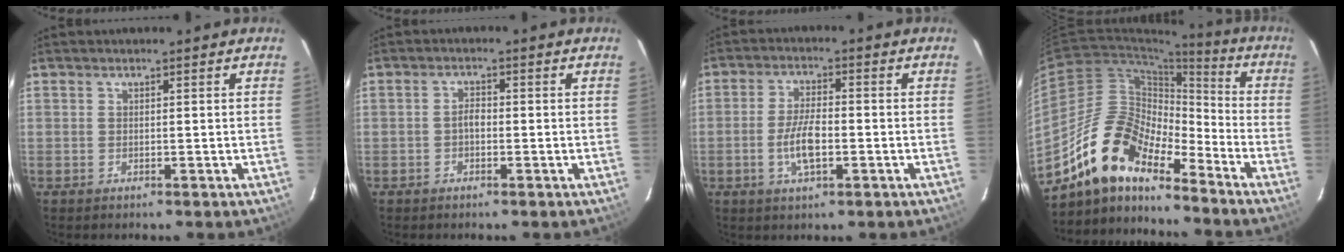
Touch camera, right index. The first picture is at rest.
{"total": 1.7, "force": [-0.6, 0.9, 1.3], "torque": [-0.025, 0.007, -0.013]}
{"total": 6.7, "force": [-1.9, 2.5, 5.9], "torque": [-0.120, 0.000, -0.036]}
{"total": 15.2, "force": [-12.2, 4.9, 7.5], "torque": [-0.130, 0.005, -0.241]}